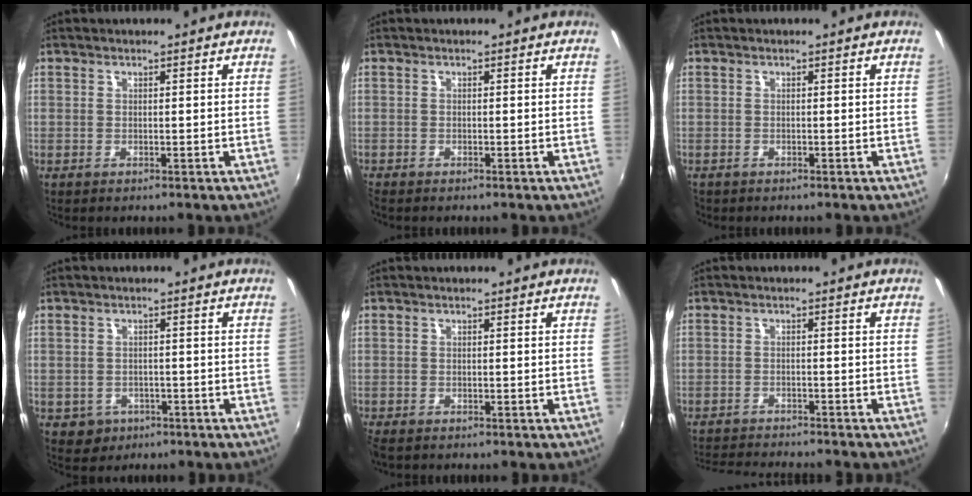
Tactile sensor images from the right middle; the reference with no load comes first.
{"total": 0.8, "force": [-0.8, 0.2, 0.1], "torque": [-0.005, -0.005, -0.018]}
{"total": 0.8, "force": [-0.6, 0.5, 0.1], "torque": [-0.006, -0.003, -0.012]}
{"total": 4.4, "force": [-1.8, 3.9, 1.1], "torque": [-0.035, -0.001, -0.019]}
{"total": 2.4, "force": [-2.0, 1.0, 0.9], "torque": [-0.025, -0.014, -0.038]}
{"total": 8.3, "force": [-7.9, 0.9, 2.4], "torque": [-0.069, -0.014, -0.127]}